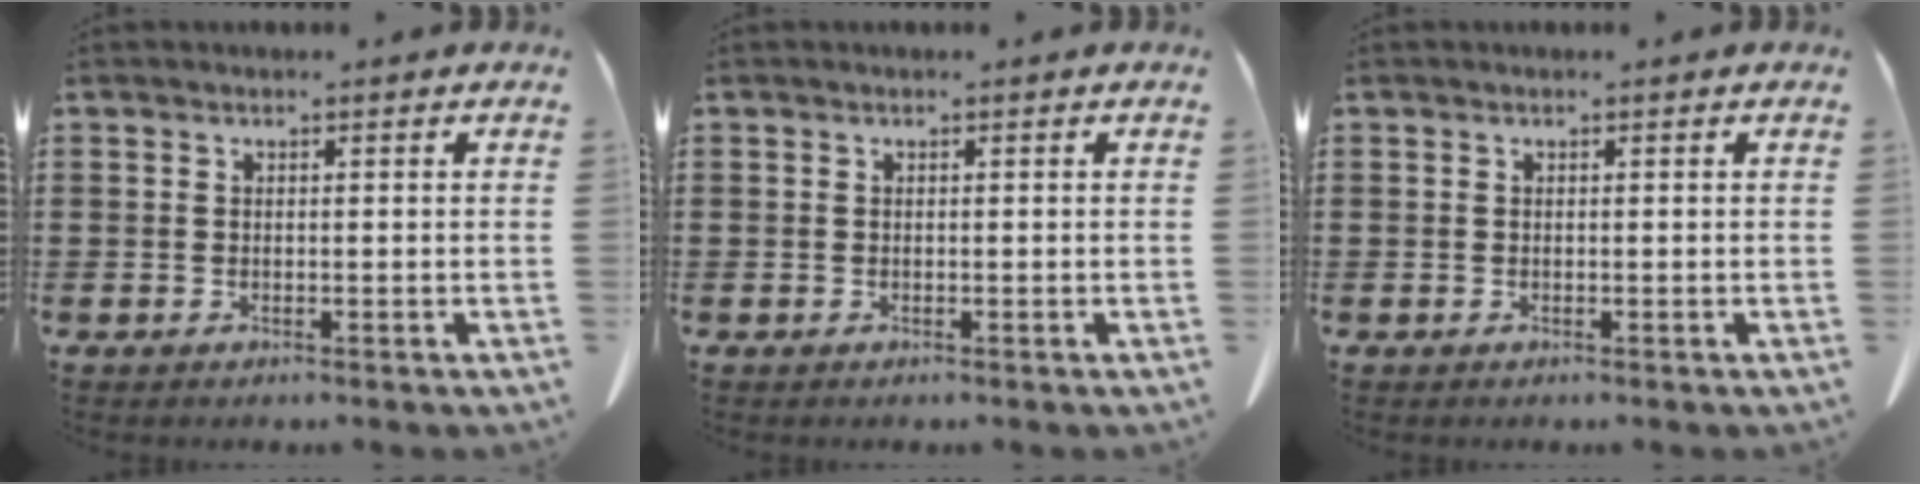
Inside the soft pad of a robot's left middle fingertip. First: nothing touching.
{"total": 0.0}
{"total": 0.0}